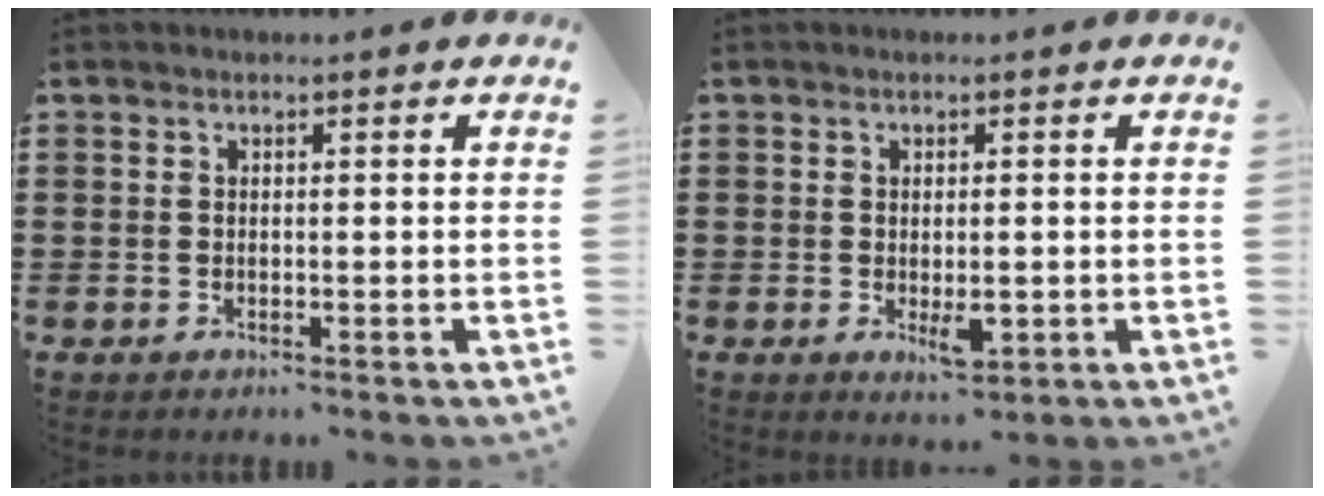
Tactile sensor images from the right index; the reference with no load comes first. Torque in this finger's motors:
{"motor_torque": [0.06, -0.05, 0.08, 0.02]}